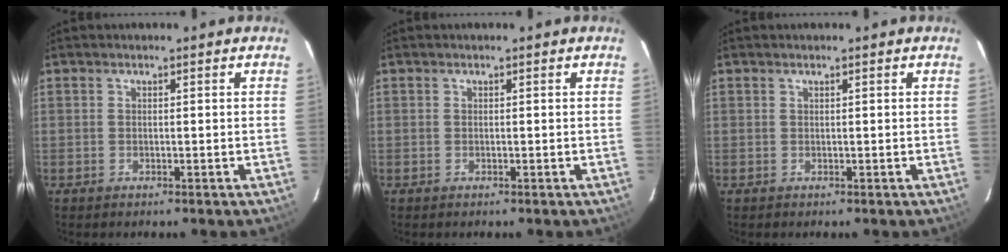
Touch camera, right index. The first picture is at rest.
{"total": 0.0}
{"total": 0.0}